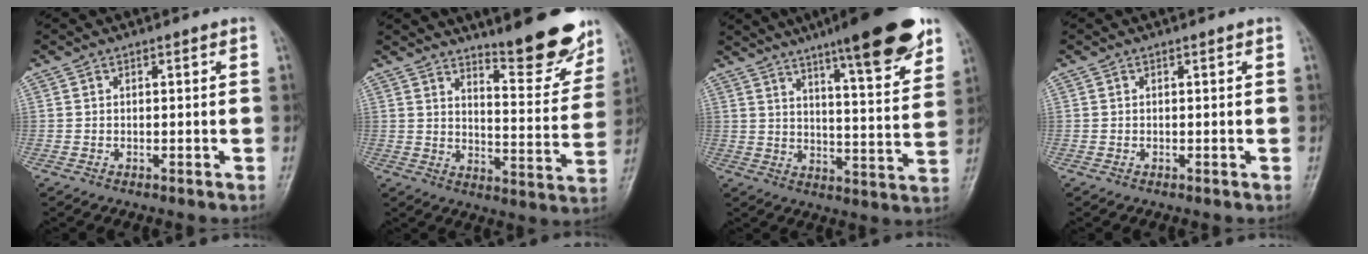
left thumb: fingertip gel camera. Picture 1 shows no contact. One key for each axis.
{"total": 14.2, "fx": 11.1, "fy": 3.2, "fz": 8.3, "tx": -0.078, "ty": -0.088, "tz": 0.156}
{"total": 18.8, "fx": 12.2, "fy": 3.3, "fz": 13.9, "tx": -0.170, "ty": -0.055, "tz": 0.176}
{"total": 0.0}